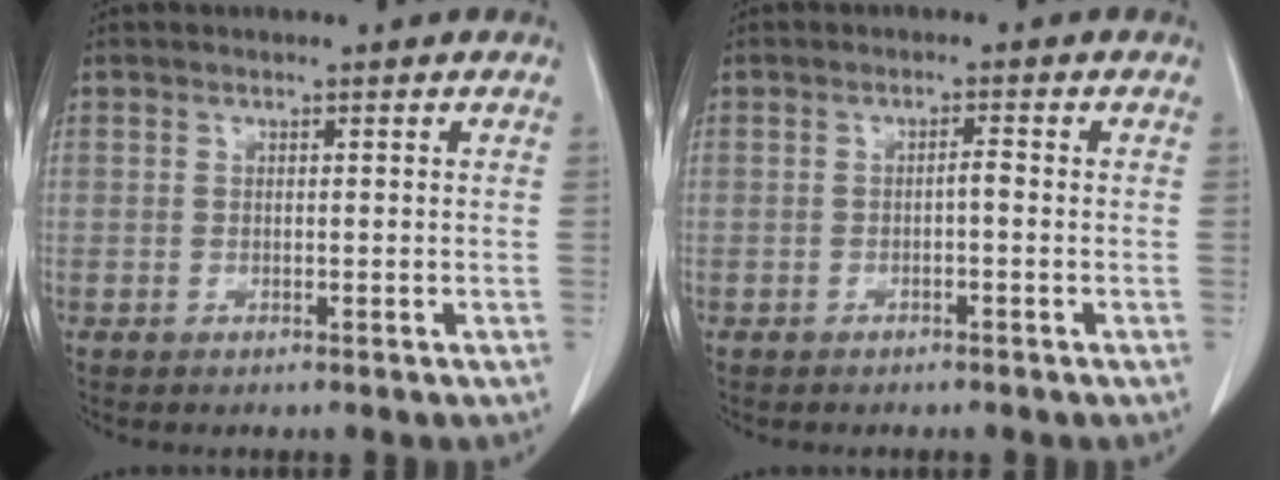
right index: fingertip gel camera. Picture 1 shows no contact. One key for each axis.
{"total": 1.3, "fx": -0.4, "fy": 0.2, "fz": 1.2, "tx": -0.020, "ty": 0.004, "tz": -0.006}